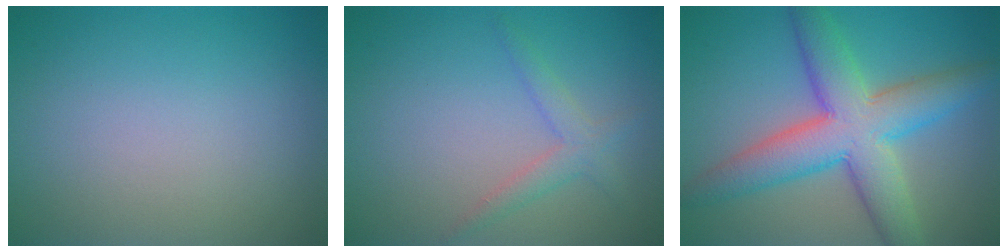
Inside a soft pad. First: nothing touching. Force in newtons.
{"total": 2.0, "press": 2.0, "slide": 0.2}
{"total": 8.5, "press": 8.5, "slide": 0.3}